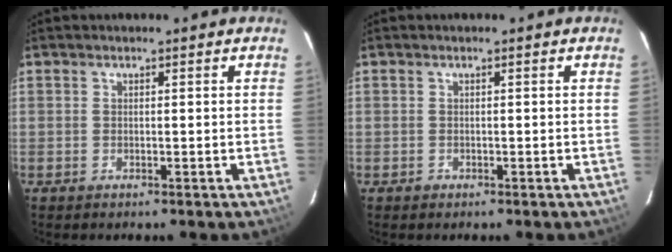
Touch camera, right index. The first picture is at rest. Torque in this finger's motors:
{"motor_torque": [0.19, 0.14, 0.00, -0.08]}